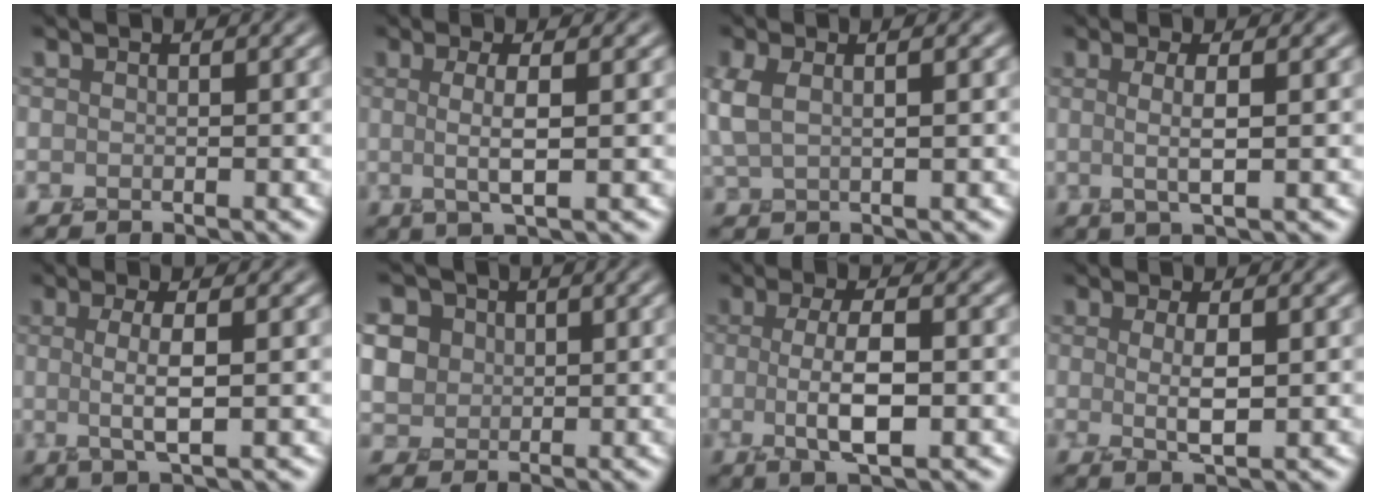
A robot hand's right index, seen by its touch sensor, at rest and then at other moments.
{"total": 2.9, "force": [0.4, 0.6, 2.8], "torque": [-0.048, 0.001, 0.009]}
{"total": 2.1, "force": [0.9, 0.7, 1.8], "torque": [-0.036, 0.014, 0.017]}
{"total": 2.5, "force": [0.4, 0.5, 2.4], "torque": [-0.041, 0.000, 0.008]}
{"total": 3.3, "force": [0.4, 0.7, 3.2], "torque": [-0.055, 0.002, 0.009]}
{"total": 6.3, "force": [2.6, 5.2, 2.3], "torque": [-0.063, 0.035, 0.040]}
{"total": 4.7, "force": [0.0, 1.5, 4.5], "torque": [-0.084, 0.003, 0.002]}
{"total": 2.6, "force": [0.4, 0.5, 2.5], "torque": [-0.049, 0.001, 0.013]}